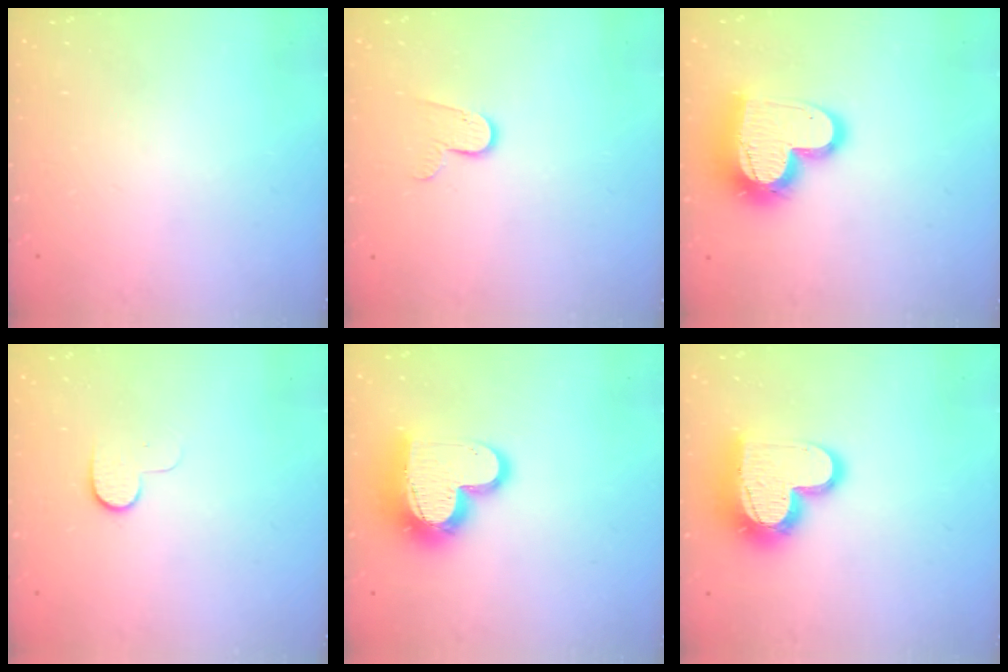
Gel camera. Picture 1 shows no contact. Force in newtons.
{"total": 7.1, "press": 7.1, "slide": 0.5}
{"total": 17.4, "press": 17.4, "slide": 1.4}
{"total": 5.2, "press": 5.1, "slide": 0.8}
{"total": 15.8, "press": 15.8, "slide": 1.2}
{"total": 16.8, "press": 16.8, "slide": 1.1}